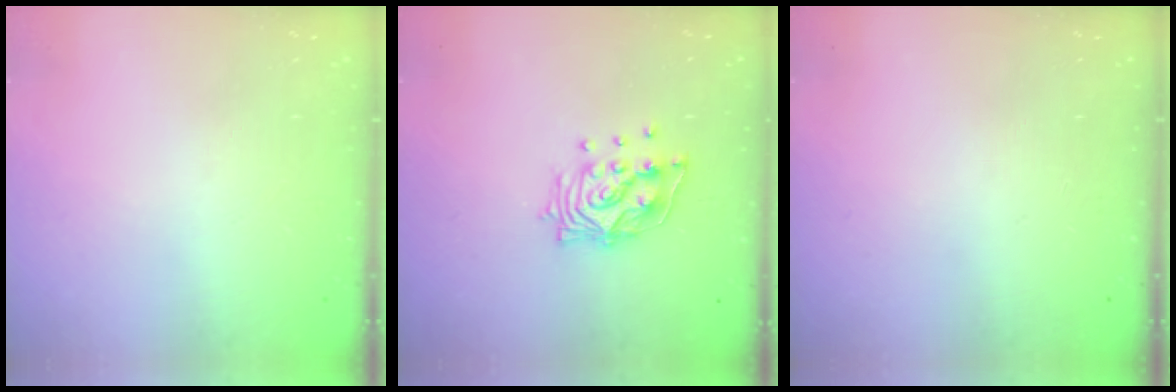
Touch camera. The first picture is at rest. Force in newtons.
{"total": 11.7, "press": 11.6, "slide": 1.4}
{"total": 0.0}